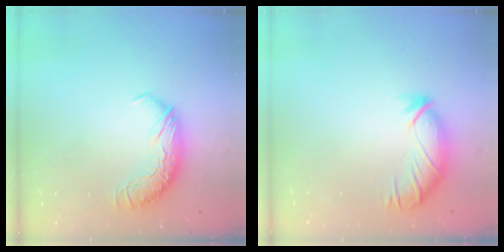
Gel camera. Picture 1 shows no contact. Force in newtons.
{"total": 3.0, "press": 2.9, "slide": 0.8}